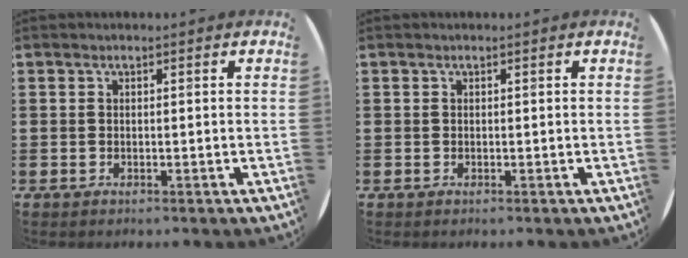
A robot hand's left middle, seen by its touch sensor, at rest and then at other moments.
{"total": 0.0}